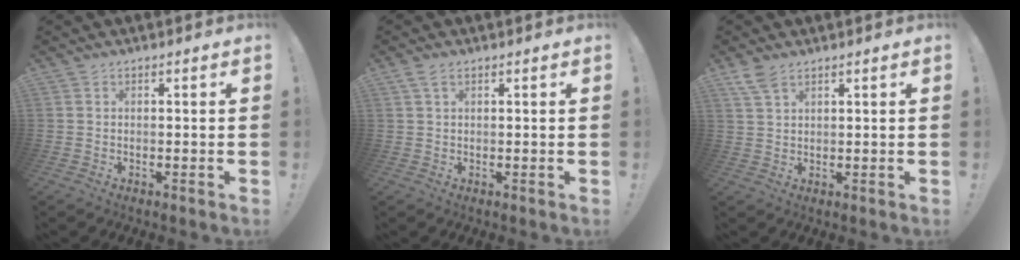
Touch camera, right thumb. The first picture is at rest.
{"total": 2.5, "force": [1.3, 1.2, 1.8], "torque": [-0.036, 0.003, 0.024]}
{"total": 4.6, "force": [3.2, 1.9, 2.6], "torque": [-0.055, -0.009, 0.063]}